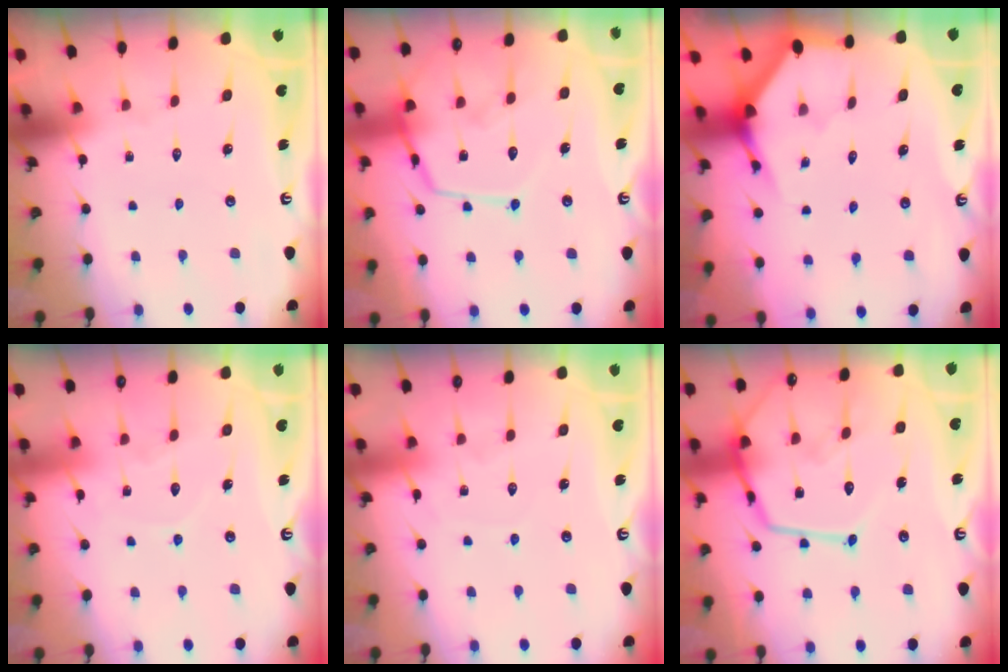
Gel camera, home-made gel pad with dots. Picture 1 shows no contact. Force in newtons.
{"total": 14.1, "press": 14.0, "slide": 1.3}
{"total": 3.6, "press": 3.6, "slide": 0.2}
{"total": 6.0, "press": 6.0, "slide": 0.6}
{"total": 5.6, "press": 5.5, "slide": 0.6}
{"total": 18.9, "press": 18.8, "slide": 1.6}